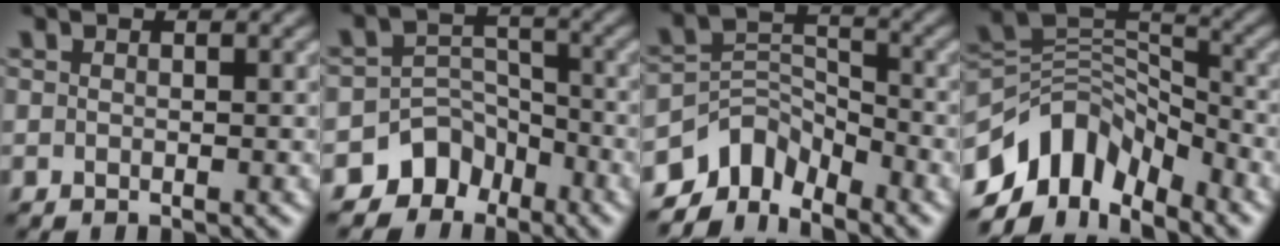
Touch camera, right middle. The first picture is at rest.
{"total": 4.7, "force": [-3.3, 3.2, 0.8], "torque": [-0.002, 0.005, -0.058]}
{"total": 5.0, "force": [-4.1, 2.6, 1.4], "torque": [-0.019, 0.001, -0.084]}
{"total": 8.1, "force": [-5.4, 4.9, 3.7], "torque": [-0.052, 0.001, -0.109]}